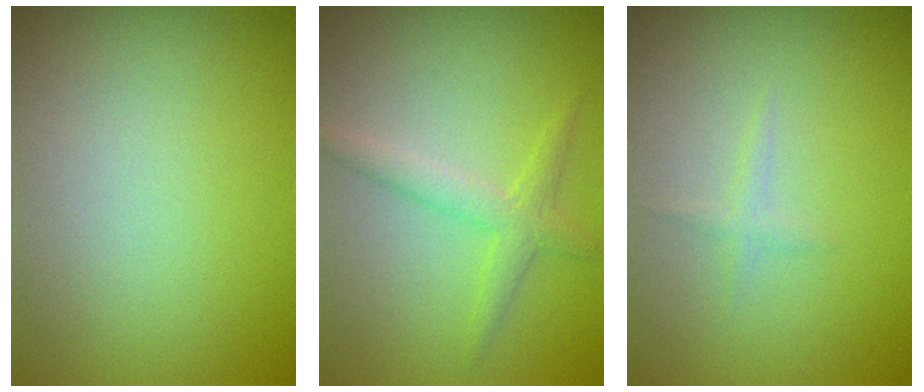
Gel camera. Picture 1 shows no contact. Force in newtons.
{"total": 2.2, "press": 2.2, "slide": 0.1}
{"total": 0.8, "press": 0.8, "slide": 0.1}